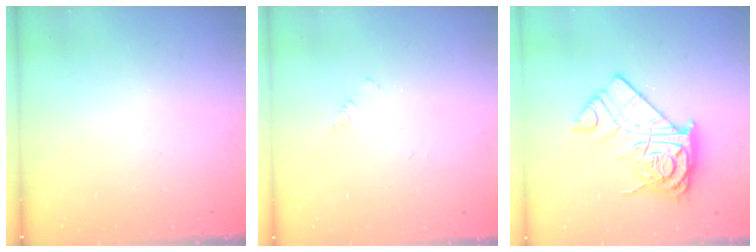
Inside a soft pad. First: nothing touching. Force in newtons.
{"total": 1.4, "press": 1.3, "slide": 0.3}
{"total": 15.8, "press": 15.8, "slide": 1.4}